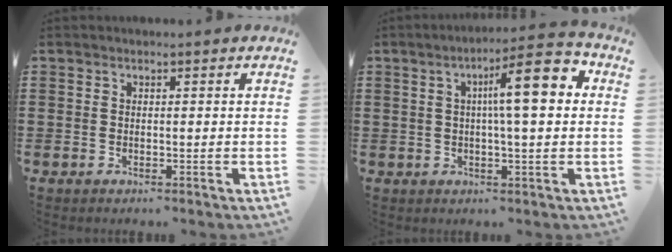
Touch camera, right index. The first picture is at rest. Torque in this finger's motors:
{"motor_torque": [2.04, 0.10, 0.79, 0.21]}